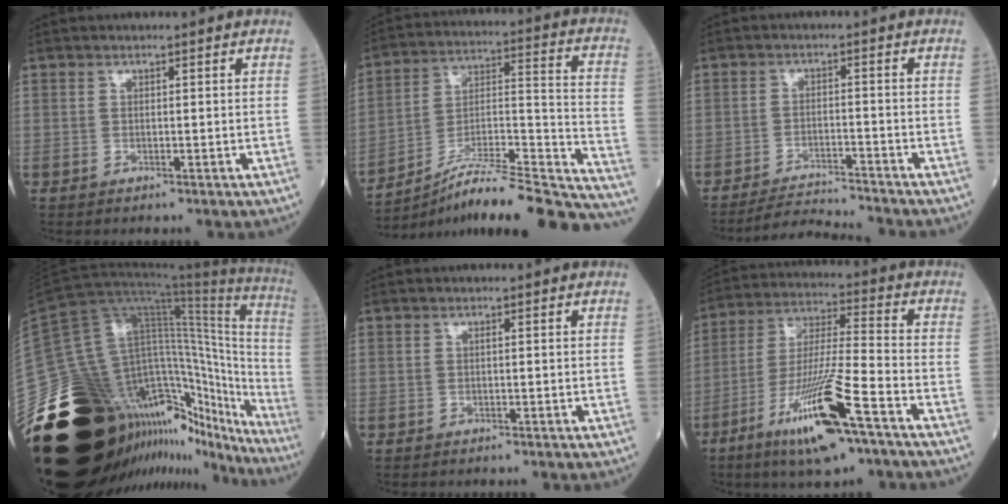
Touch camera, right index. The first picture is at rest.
{"total": 27.1, "force": [-23.8, 1.4, 12.9], "torque": [-0.137, 0.006, -0.361]}
{"total": 6.6, "force": [-6.5, -1.4, 0.4], "torque": [-0.009, -0.010, -0.113]}
{"total": 47.8, "force": [-32.4, 17.5, 30.4], "torque": [-0.468, -0.040, -0.479]}
{"total": 0.0}
{"total": 15.6, "force": [-8.4, 1.1, 13.1], "torque": [-0.262, -0.028, -0.150]}